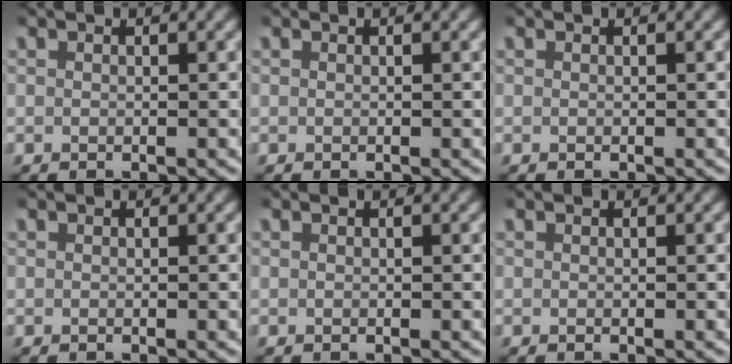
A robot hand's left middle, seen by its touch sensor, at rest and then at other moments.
{"total": 0.0}
{"total": 0.0}
{"total": 0.0}
{"total": 0.0}
{"total": 0.0}